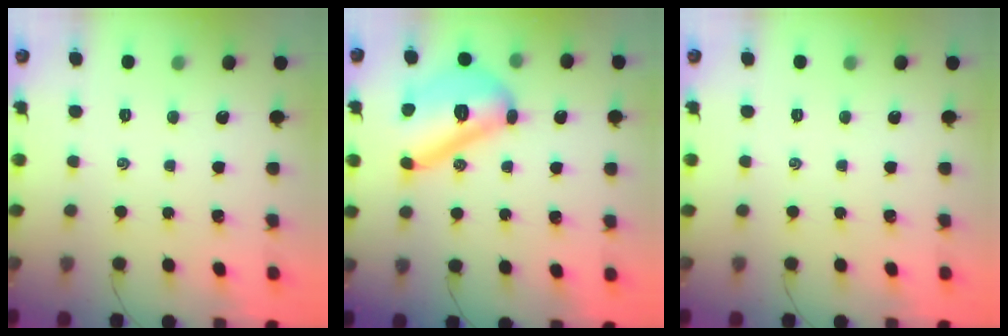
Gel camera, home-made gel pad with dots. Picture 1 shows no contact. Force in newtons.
{"total": 16.8, "press": 16.8, "slide": 1.0}
{"total": 0.0}